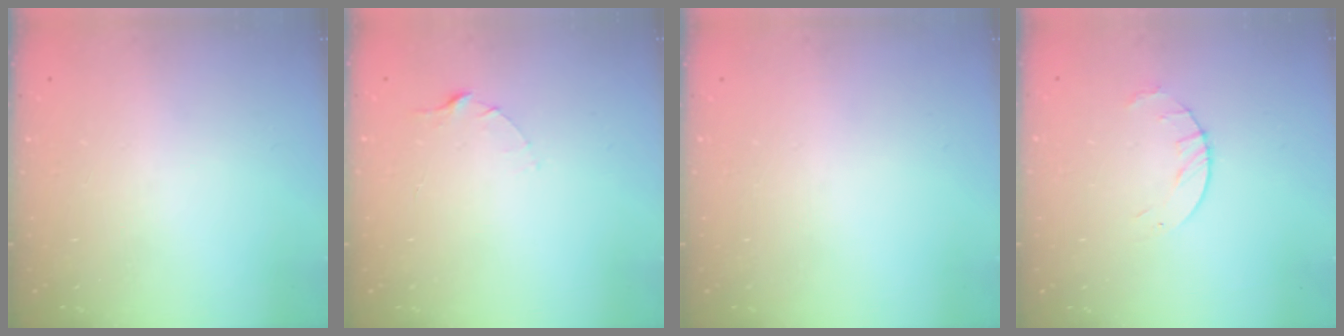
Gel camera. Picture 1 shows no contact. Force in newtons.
{"total": 2.5, "press": 2.5, "slide": 0.3}
{"total": 0.0}
{"total": 3.5, "press": 3.5, "slide": 0.4}